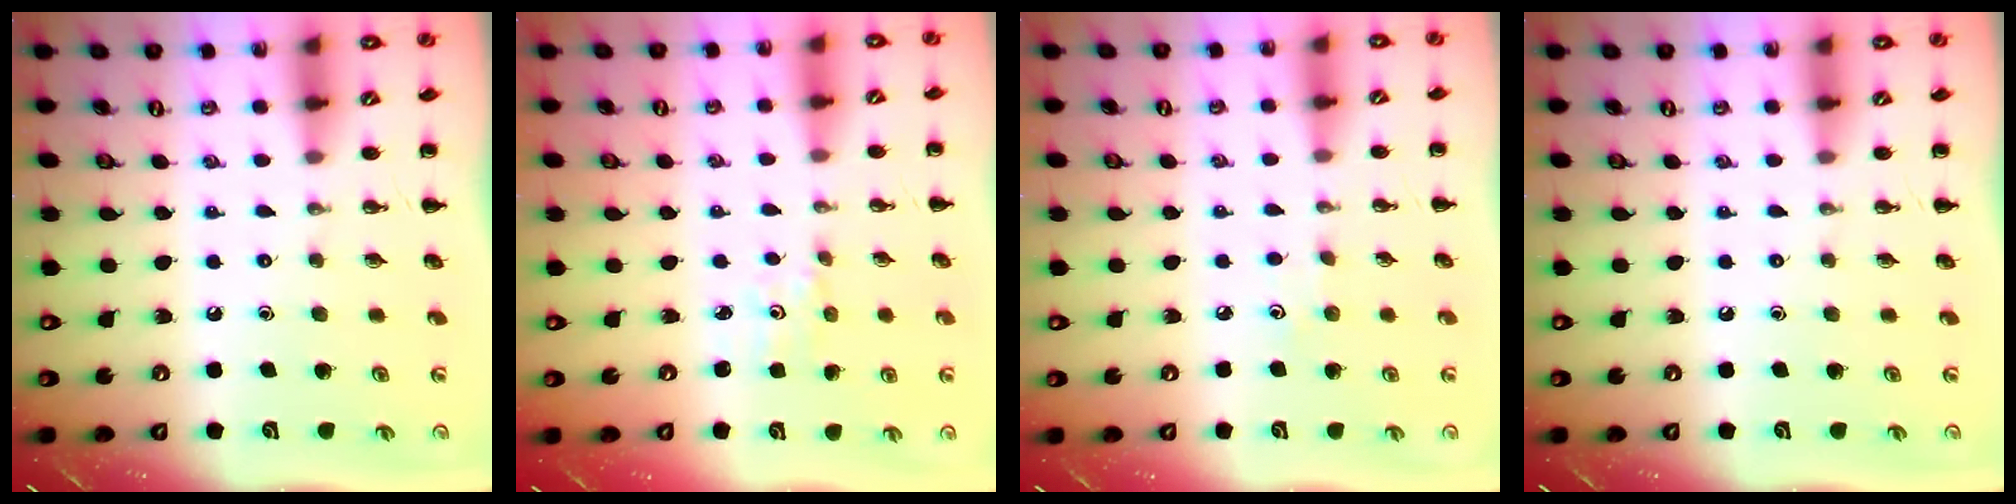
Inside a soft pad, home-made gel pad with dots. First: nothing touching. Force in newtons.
{"total": 0.9, "press": 0.9, "slide": 0.3}
{"total": 2.8, "press": 2.7, "slide": 0.8}
{"total": 0.0}